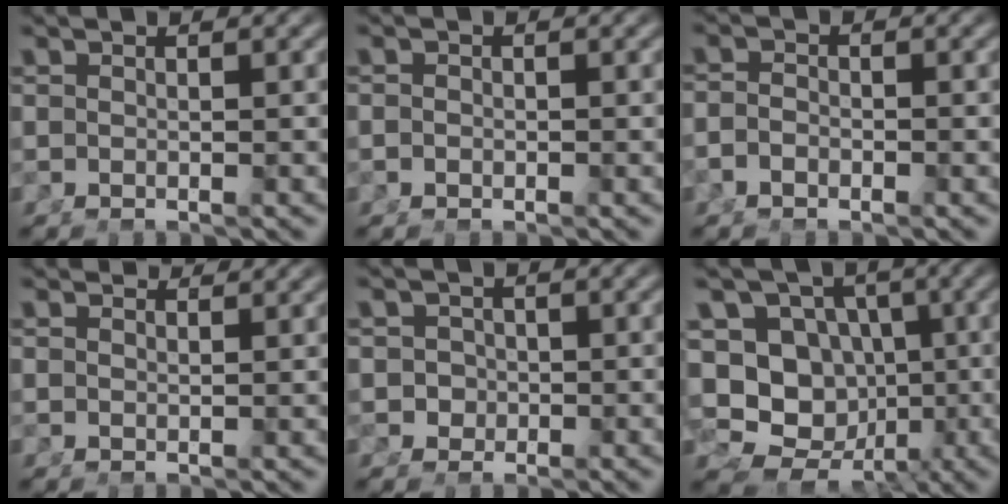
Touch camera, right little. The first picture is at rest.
{"total": 0.6, "force": [-0.5, 0.0, 0.2], "torque": [-0.005, -0.007, -0.006]}
{"total": 1.6, "force": [-1.3, 0.7, 0.6], "torque": [-0.013, -0.011, -0.020]}
{"total": 2.3, "force": [2.2, -0.5, 0.5], "torque": [0.006, 0.000, 0.038]}
{"total": 2.2, "force": [-0.6, 2.1, 0.6], "torque": [-0.019, -0.013, -0.004]}
{"total": 16.9, "force": [-3.2, 14.8, 7.6], "torque": [-0.177, -0.082, -0.042]}